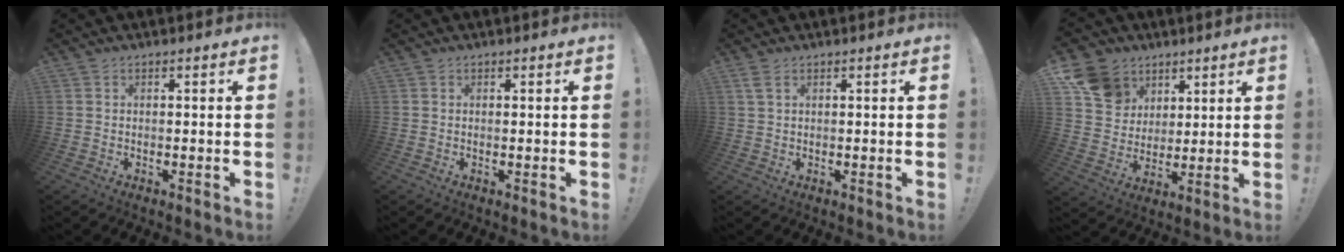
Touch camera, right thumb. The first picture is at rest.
{"total": 0.0}
{"total": 2.4, "force": [1.3, 1.0, 1.8], "torque": [-0.037, 0.002, 0.024]}
{"total": 13.2, "force": [6.6, 10.5, 4.6], "torque": [-0.071, -0.034, 0.135]}